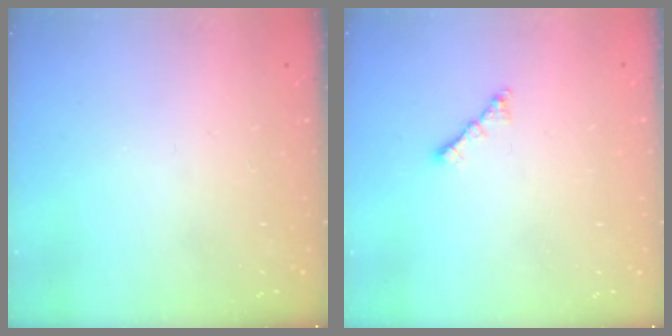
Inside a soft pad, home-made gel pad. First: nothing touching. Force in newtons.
{"total": 1.8, "press": 1.8, "slide": 0.5}